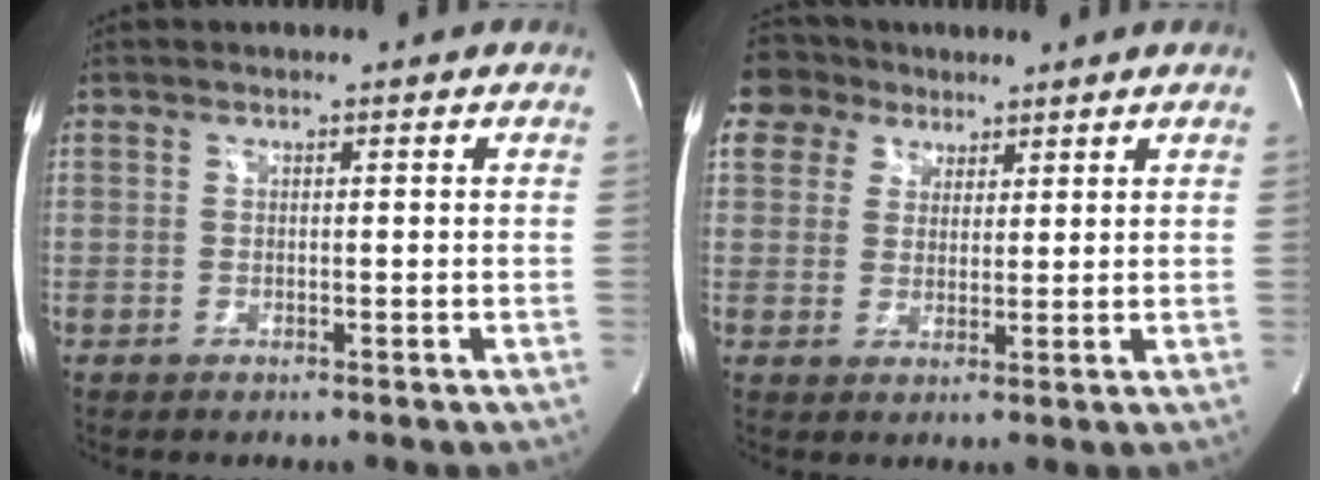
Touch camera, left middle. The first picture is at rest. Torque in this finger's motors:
{"motor_torque": [1.18, -0.96, 1.05, 0.21]}